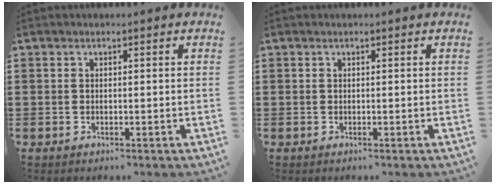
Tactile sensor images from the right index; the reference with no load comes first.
{"total": 0.0}